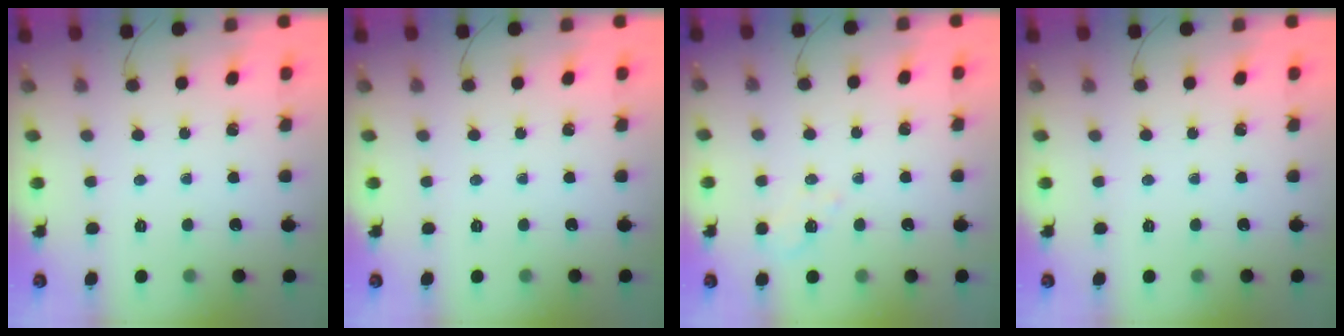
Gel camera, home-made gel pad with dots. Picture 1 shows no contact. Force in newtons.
{"total": 0.0}
{"total": 3.2, "press": 2.8, "slide": 1.6}
{"total": 0.0}